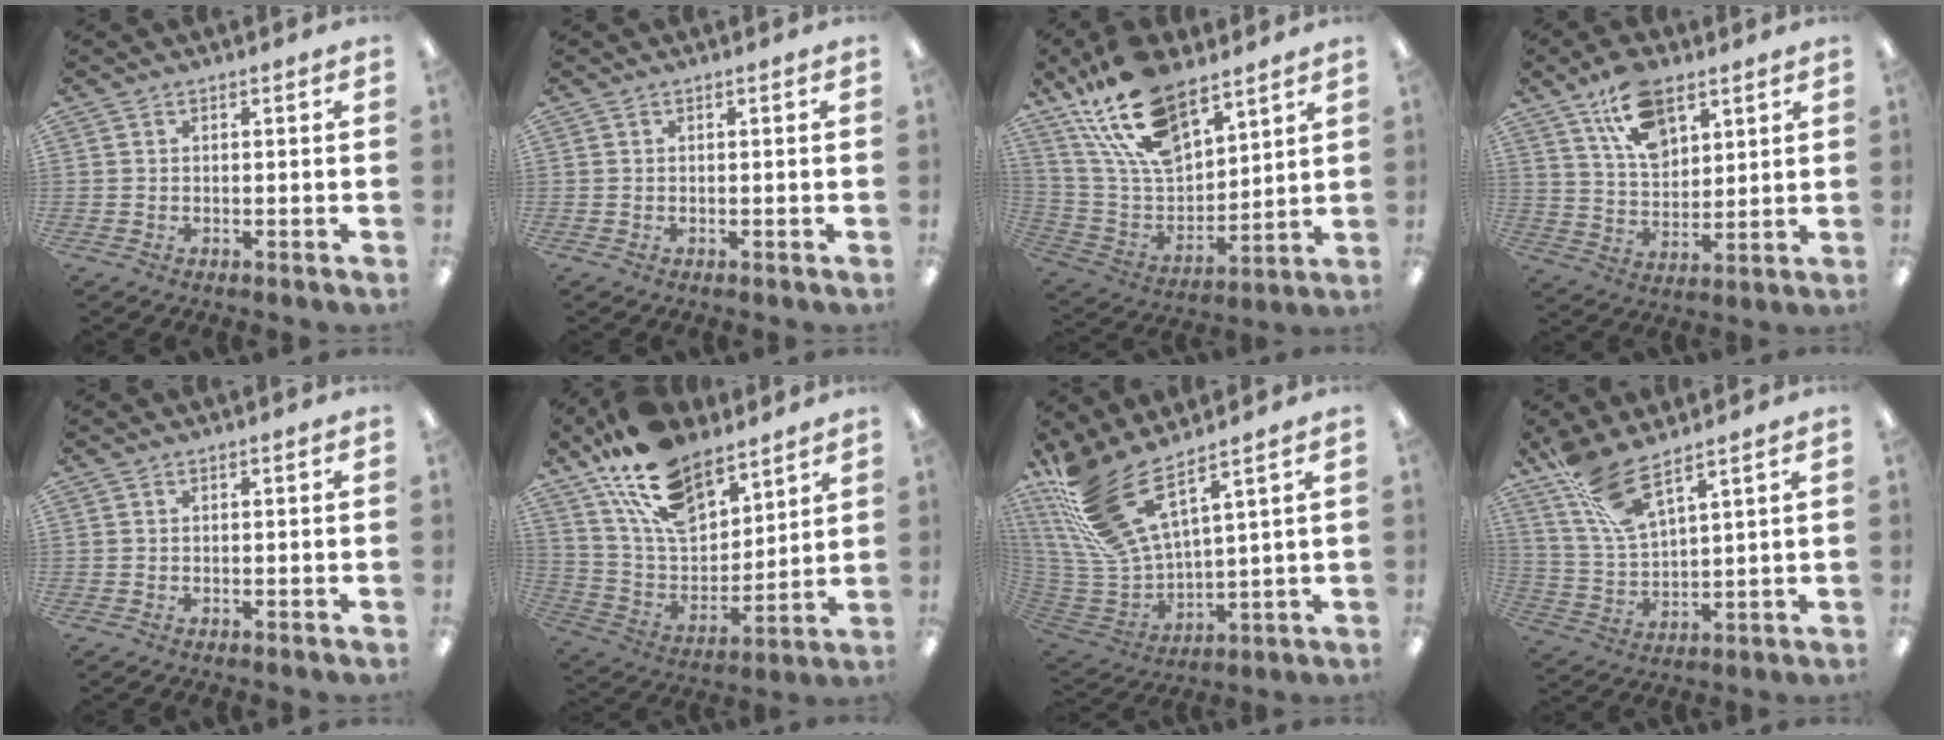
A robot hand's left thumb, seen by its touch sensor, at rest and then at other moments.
{"total": 0.0}
{"total": 21.8, "force": [14.7, 10.3, 12.3], "torque": [-0.255, -0.073, 0.264]}
{"total": 13.5, "force": [8.5, 7.5, 7.4], "torque": [-0.126, -0.029, 0.155]}
{"total": 0.0}
{"total": 19.0, "force": [13.5, 9.4, 9.6], "torque": [-0.188, -0.067, 0.248]}
{"total": 17.6, "force": [11.7, 5.7, 11.8], "torque": [-0.278, -0.075, 0.209]}
{"total": 10.7, "force": [8.3, 2.5, 6.3], "torque": [-0.143, -0.039, 0.156]}